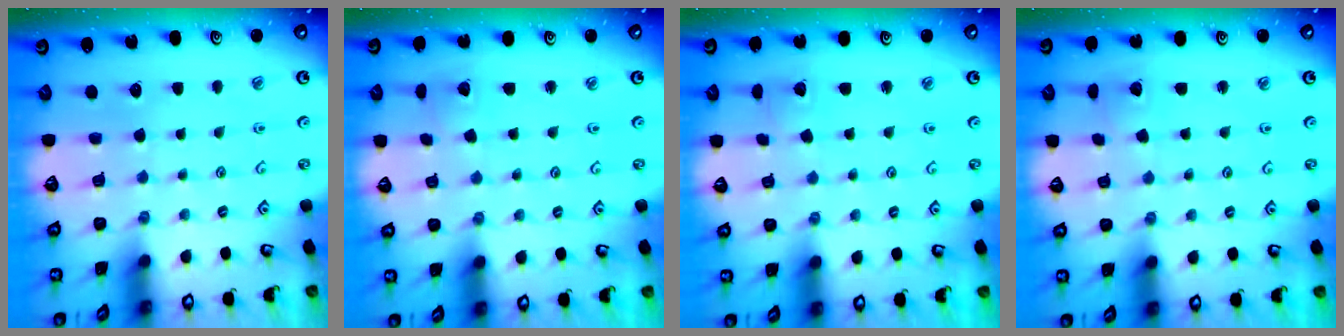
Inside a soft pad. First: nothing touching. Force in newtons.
{"total": 2.5, "press": 2.5, "slide": 0.3}
{"total": 2.8, "press": 2.8, "slide": 0.1}
{"total": 2.5, "press": 2.5, "slide": 0.3}